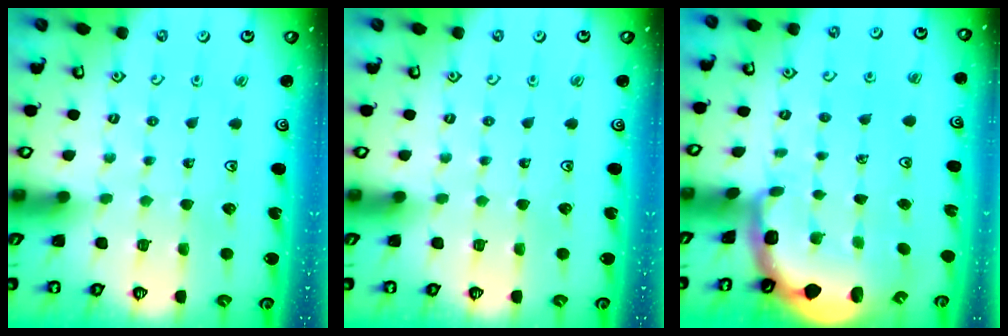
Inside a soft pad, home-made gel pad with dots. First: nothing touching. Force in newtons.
{"total": 0.0}
{"total": 2.2, "press": 2.0, "slide": 0.8}